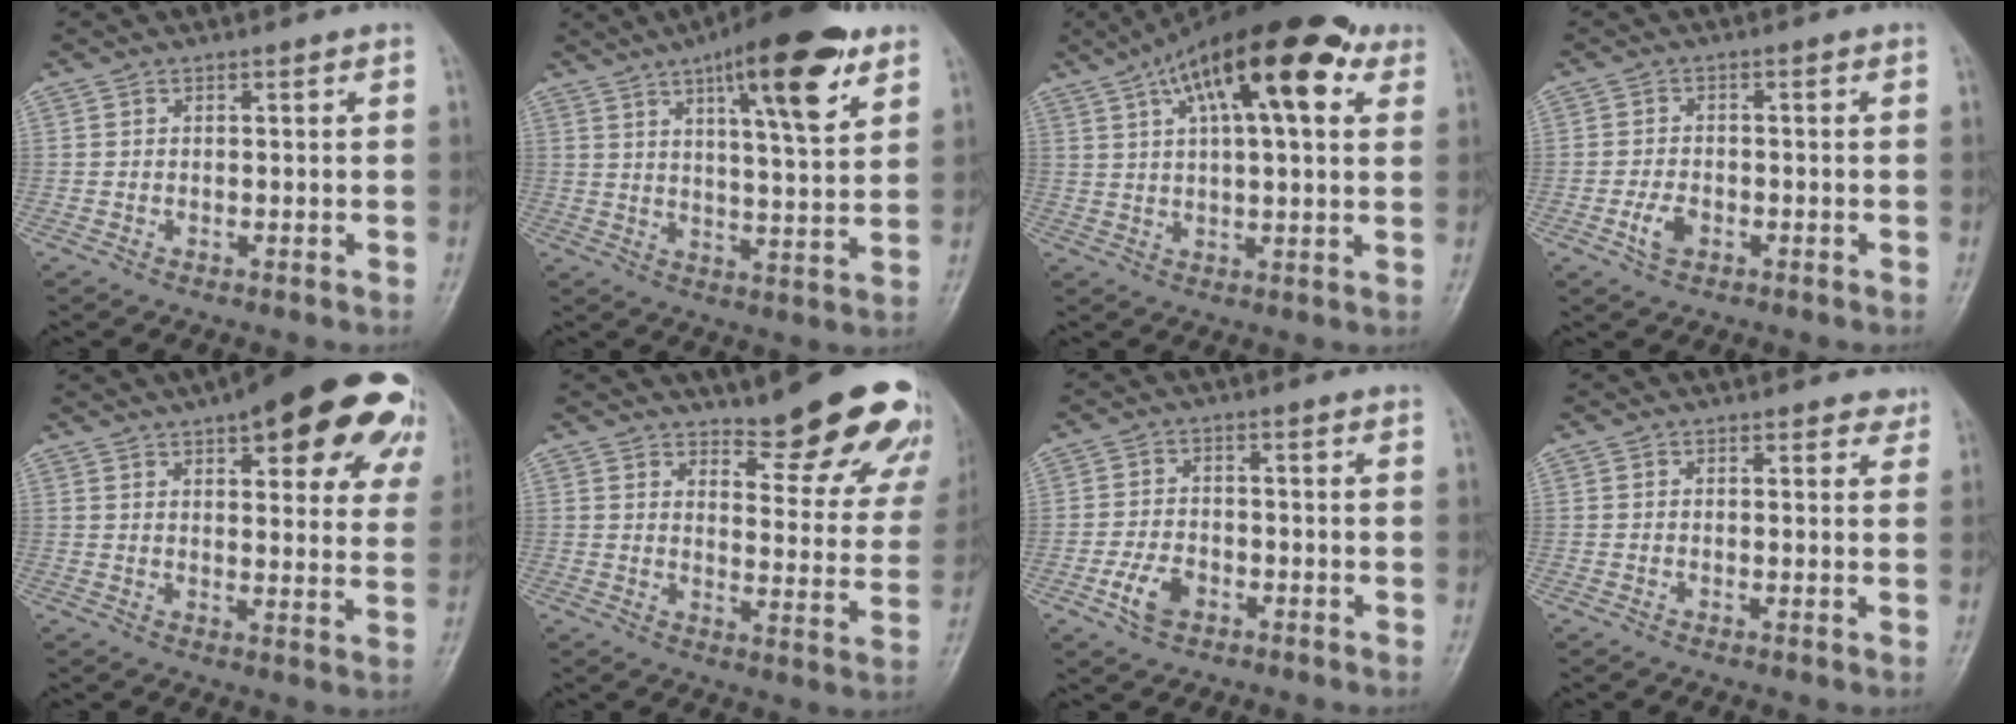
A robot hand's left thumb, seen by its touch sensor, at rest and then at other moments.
{"total": 16.9, "force": [9.0, 4.1, 13.6], "torque": [-0.184, -0.033, 0.133]}
{"total": 20.0, "force": [9.2, 7.1, 16.3], "torque": [-0.245, 0.013, 0.142]}
{"total": 3.4, "force": [-1.6, 2.2, 2.1], "torque": [-0.040, 0.008, -0.030]}
{"total": 24.5, "force": [13.9, 8.6, 18.2], "torque": [-0.202, -0.020, 0.164]}
{"total": 18.3, "force": [15.2, 4.9, 9.0], "torque": [-0.066, -0.127, 0.181]}
{"total": 5.0, "force": [-2.5, 3.2, 2.9], "torque": [-0.054, 0.011, -0.047]}
{"total": 1.9, "force": [1.5, 1.0, 0.5], "torque": [0.016, -0.006, 0.010]}